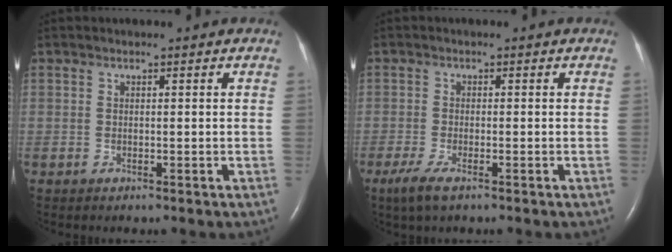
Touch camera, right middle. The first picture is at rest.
{"total": 3.6, "force": [-2.2, 0.7, 2.7], "torque": [-0.065, -0.010, -0.044]}